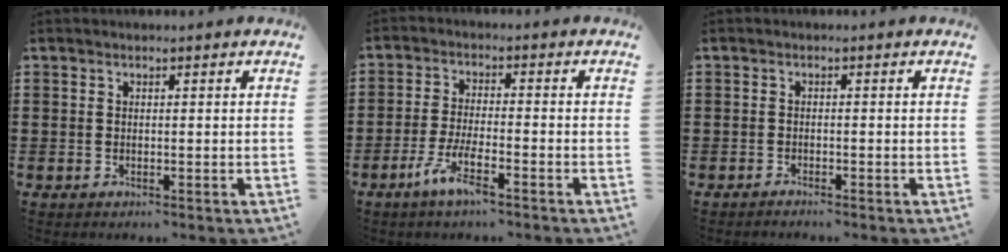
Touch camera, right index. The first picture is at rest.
{"total": 5.6, "force": [-3.6, 0.3, 4.3], "torque": [-0.097, -0.014, -0.068]}
{"total": 0.9, "force": [-0.9, -0.1, 0.0], "torque": [0.000, 0.000, -0.018]}